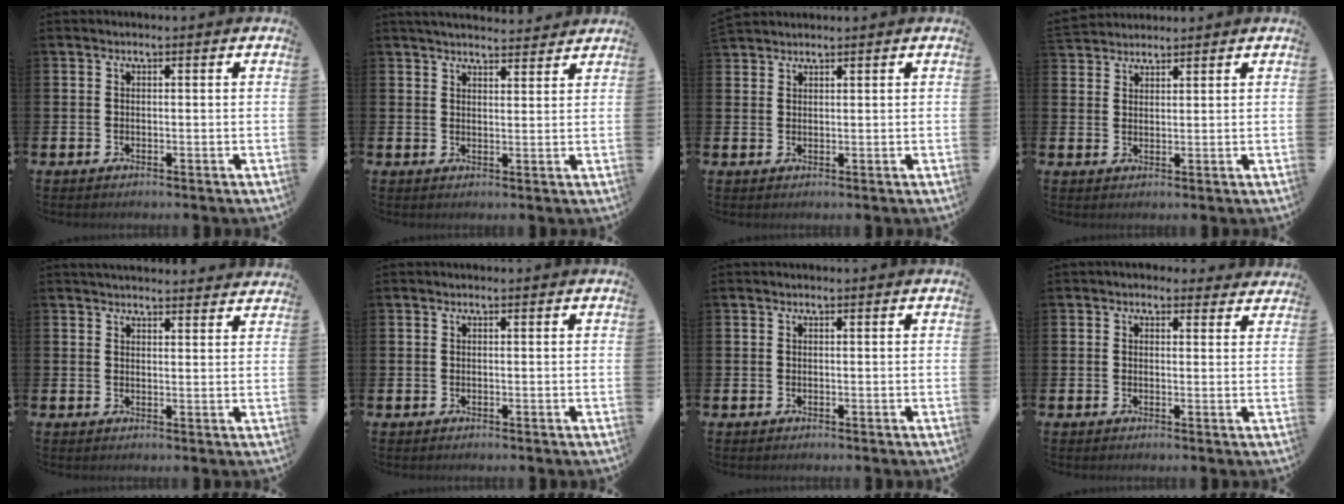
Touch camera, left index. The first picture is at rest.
{"total": 3.7, "force": [3.6, 0.3, 0.3], "torque": [-0.006, -0.019, 0.065]}
{"total": 1.9, "force": [1.8, 0.3, -0.1], "torque": [0.005, -0.005, 0.034]}
{"total": 2.8, "force": [2.7, 0.5, -0.4], "torque": [0.007, -0.011, 0.050]}
{"total": 2.9, "force": [2.9, 0.3, 0.2], "torque": [-0.007, -0.014, 0.052]}
{"total": 0.0}
{"total": 0.0}
{"total": 1.5, "force": [1.3, 0.8, 0.0], "torque": [0.005, 0.000, 0.021]}